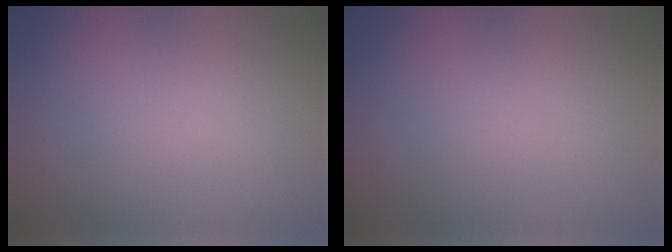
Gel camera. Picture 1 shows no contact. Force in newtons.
{"total": 0.0}